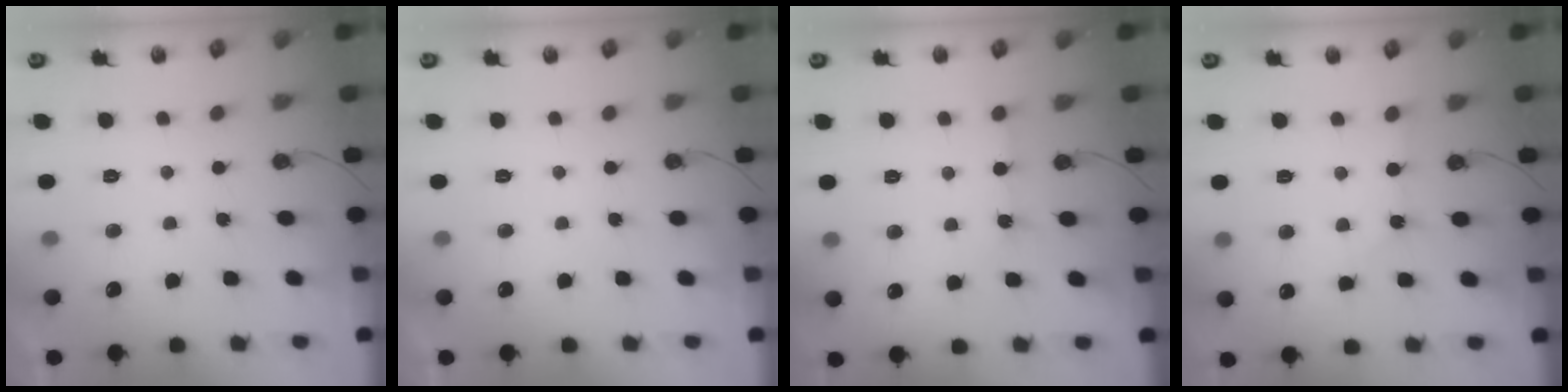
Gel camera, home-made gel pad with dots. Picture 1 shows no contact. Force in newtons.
{"total": 0.0}
{"total": 3.8, "press": 3.8, "slide": 0.5}
{"total": 2.6, "press": 2.6, "slide": 0.3}